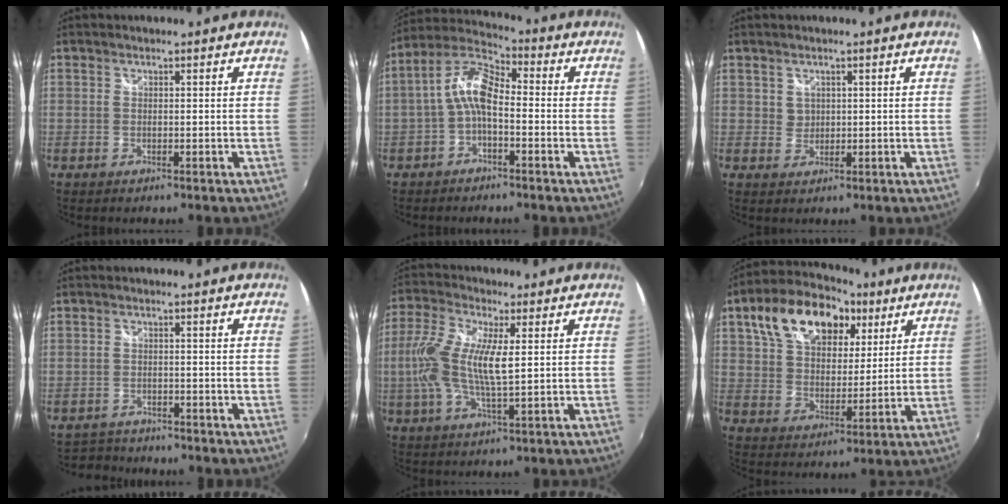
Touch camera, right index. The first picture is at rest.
{"total": 8.1, "force": [-1.7, 3.6, 7.1], "torque": [-0.156, 0.024, -0.036]}
{"total": 1.9, "force": [0.9, 1.6, 0.2], "torque": [0.005, 0.008, 0.017]}
{"total": 3.3, "force": [-3.0, 1.2, -0.4], "torque": [-0.008, 0.004, -0.056]}
{"total": 11.8, "force": [1.0, 3.2, 11.4], "torque": [-0.235, 0.006, 0.016]}
{"total": 19.7, "force": [10.0, 11.5, 12.4], "torque": [-0.255, 0.059, 0.173]}